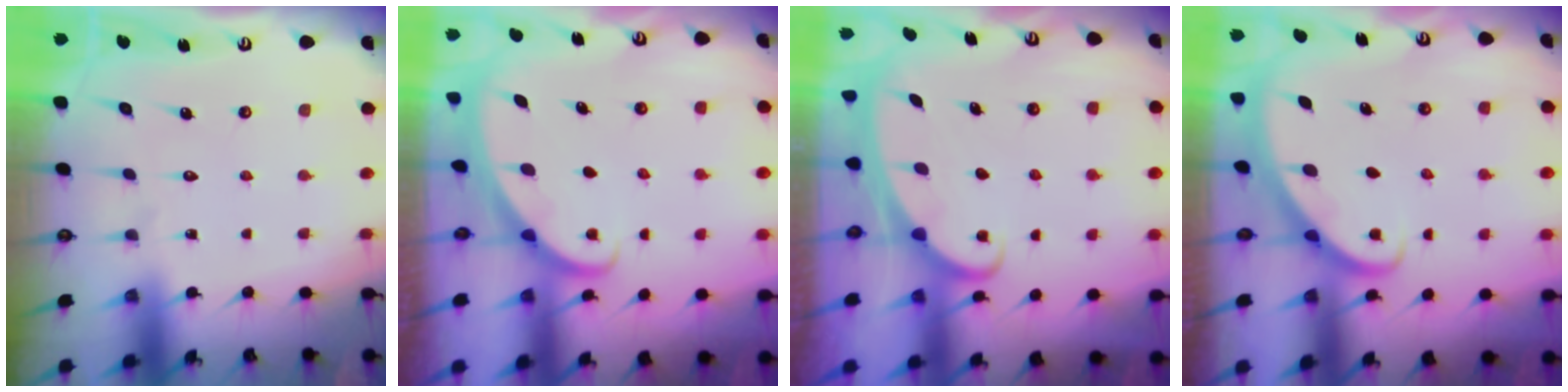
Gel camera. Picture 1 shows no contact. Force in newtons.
{"total": 1.2, "press": 1.2, "slide": 0.0}
{"total": 2.4, "press": 2.4, "slide": 0.3}
{"total": 2.8, "press": 2.8, "slide": 0.2}